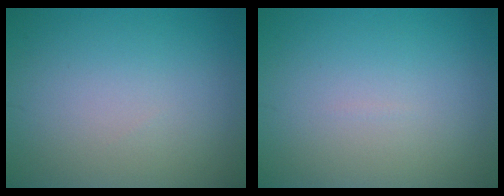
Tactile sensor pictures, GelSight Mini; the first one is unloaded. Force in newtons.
{"total": 0.0}